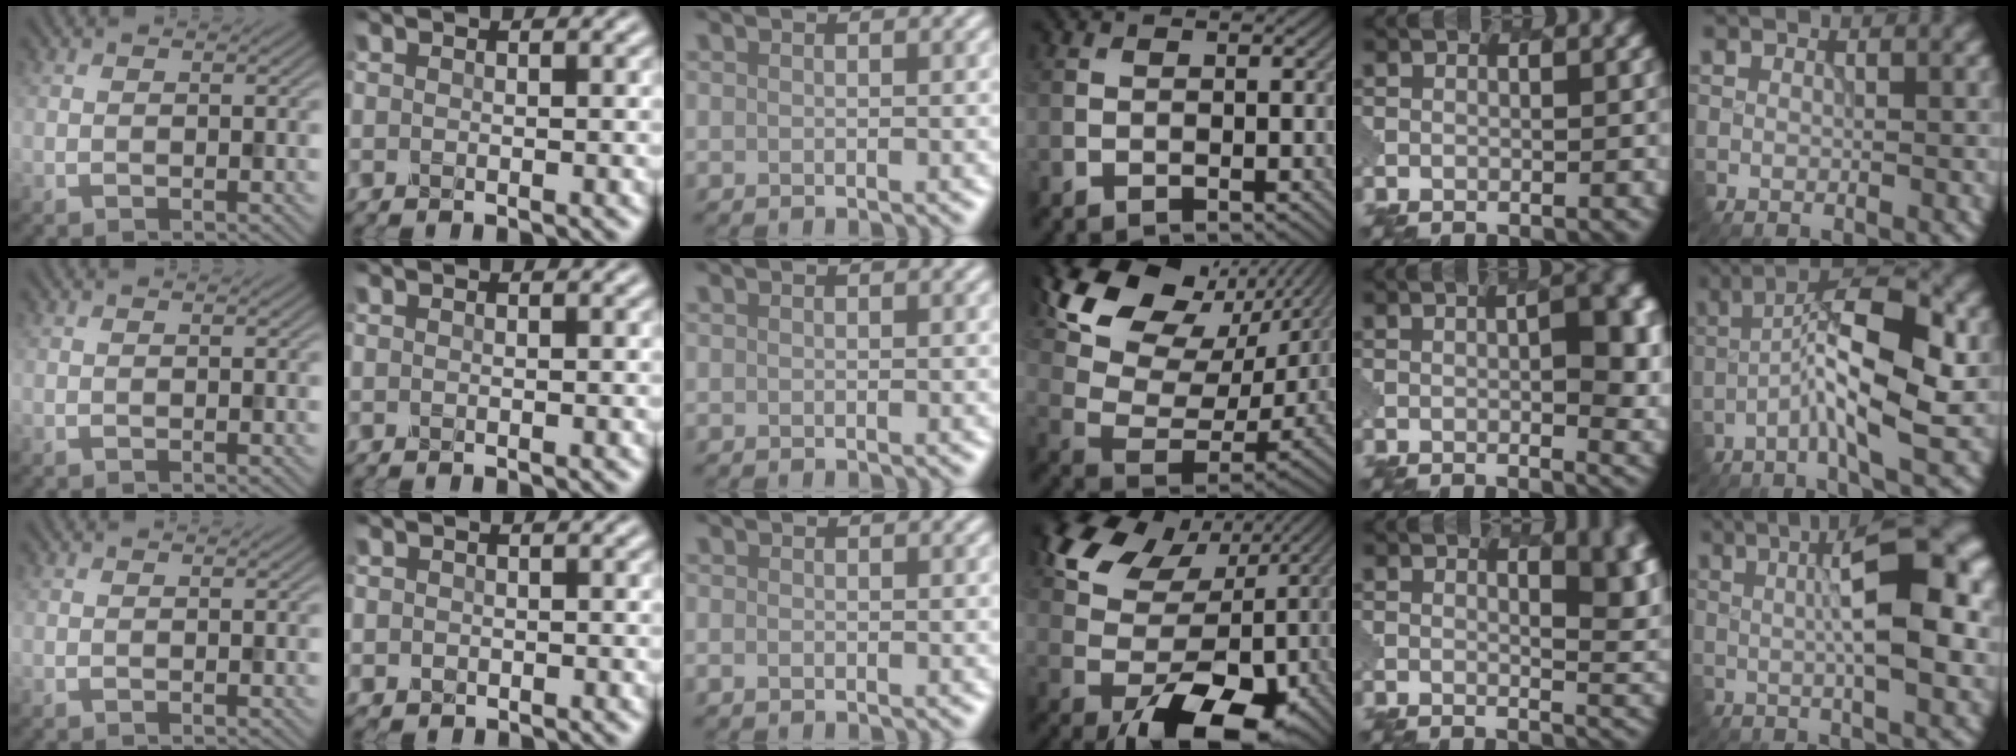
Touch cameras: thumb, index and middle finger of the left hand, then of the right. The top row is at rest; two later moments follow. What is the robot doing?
{"motion": "dispense", "object": "glue stick"}